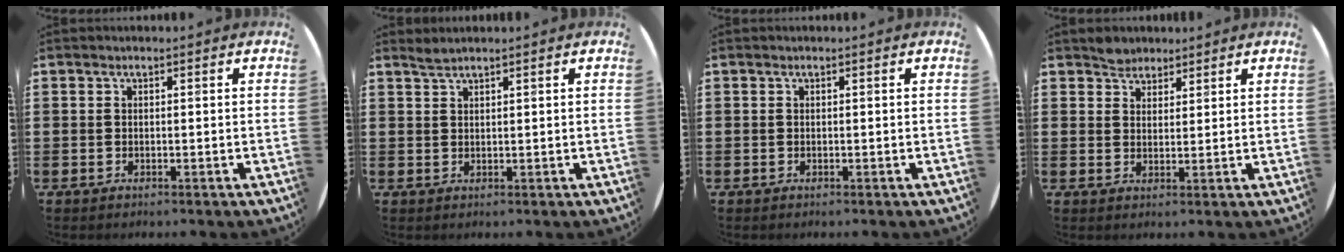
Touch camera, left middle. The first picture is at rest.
{"total": 1.2, "force": [1.2, -0.1, 0.3], "torque": [-0.006, 0.000, 0.022]}
{"total": 0.0}
{"total": 2.8, "force": [2.5, 1.2, -0.2], "torque": [0.006, 0.001, 0.048]}